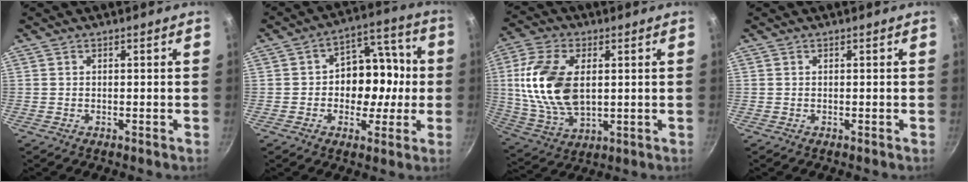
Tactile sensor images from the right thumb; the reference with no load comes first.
{"total": 13.0, "force": [-1.0, 9.7, 8.5], "torque": [-0.066, 0.034, -0.023]}
{"total": 16.7, "force": [2.3, 9.9, 13.2], "torque": [-0.247, -0.006, 0.050]}
{"total": 0.0}